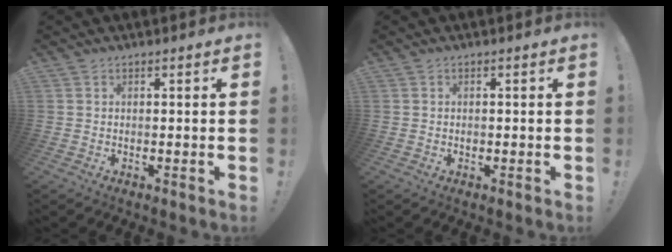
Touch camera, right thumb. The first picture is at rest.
{"total": 0.6, "force": [-0.3, 0.5, 0.1], "torque": [-0.007, 0.005, -0.005]}